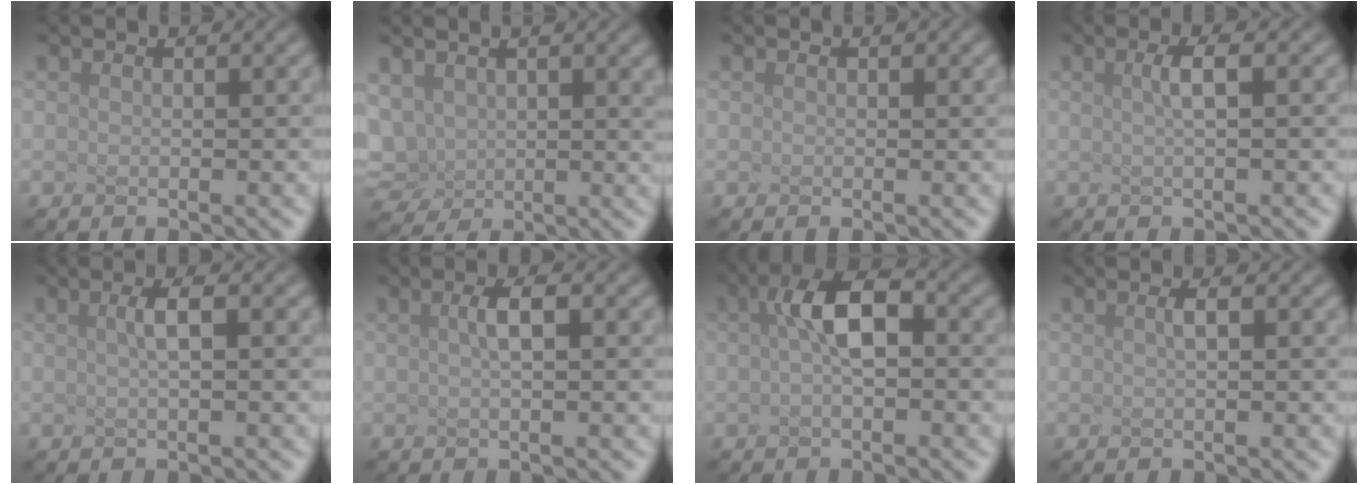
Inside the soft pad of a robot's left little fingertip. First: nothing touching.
{"total": 2.3, "force": [0.8, 1.6, 1.4], "torque": [-0.086, -0.010, 0.065]}
{"total": 0.0}
{"total": 1.5, "force": [-1.0, -0.6, 0.9], "torque": [-0.040, -0.002, 0.016]}
{"total": 1.5, "force": [-1.1, -0.6, 0.7], "torque": [-0.038, -0.002, 0.014]}
{"total": 1.4, "force": [-1.0, -0.6, 0.8], "torque": [-0.038, -0.001, 0.017]}
{"total": 2.8, "force": [-0.9, 0.1, 2.6], "torque": [-0.078, 0.005, 0.017]}
{"total": 1.3, "force": [-1.1, -0.7, 0.0], "torque": [-0.025, -0.004, 0.013]}